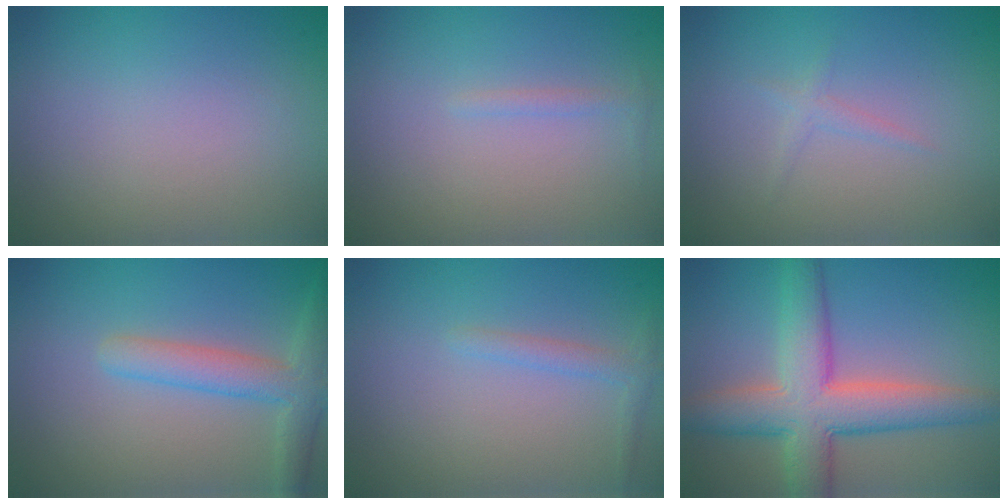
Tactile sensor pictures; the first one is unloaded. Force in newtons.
{"total": 0.7, "press": 0.7, "slide": 0.0}
{"total": 0.9, "press": 0.9, "slide": 0.0}
{"total": 4.0, "press": 3.9, "slide": 0.3}
{"total": 1.3, "press": 1.3, "slide": 0.1}
{"total": 8.3, "press": 8.3, "slide": 0.3}